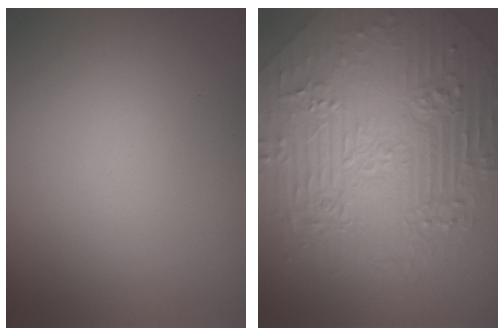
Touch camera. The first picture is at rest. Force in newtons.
{"total": 10.5, "press": 7.0, "slide": 7.8}